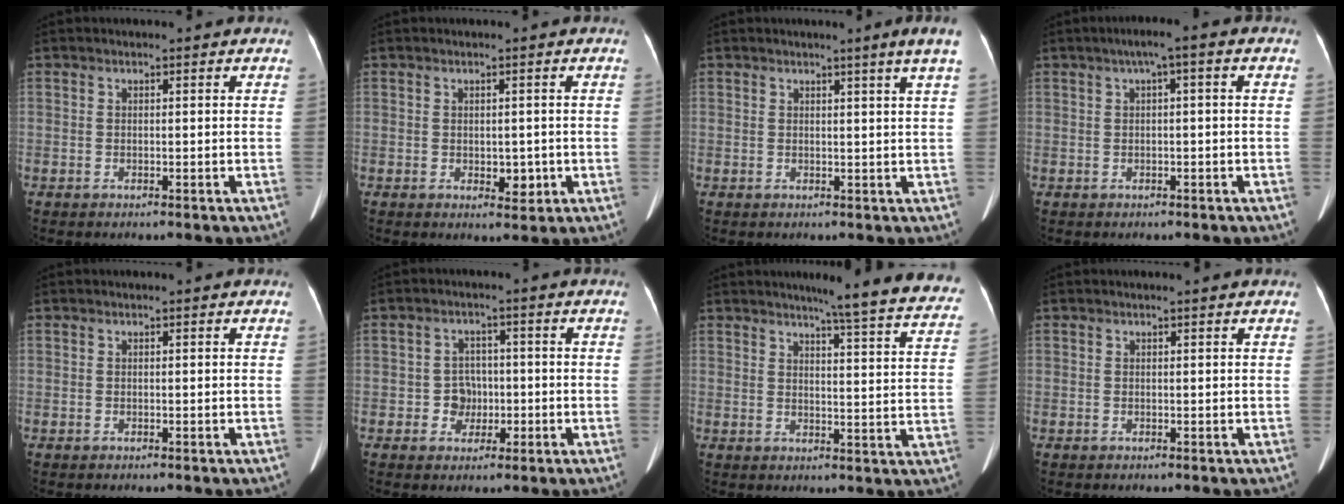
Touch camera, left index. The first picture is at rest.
{"total": 2.3, "force": [-0.1, 1.6, 1.6], "torque": [-0.023, -0.003, 0.007]}
{"total": 3.5, "force": [2.4, -1.0, 2.3], "torque": [-0.032, -0.012, 0.027]}
{"total": 3.1, "force": [0.9, 0.2, 3.0], "torque": [-0.047, 0.020, 0.013]}
{"total": 0.0}
{"total": 3.6, "force": [-0.7, 3.3, 1.1], "torque": [-0.016, 0.010, -0.007]}
{"total": 17.8, "force": [16.2, 0.0, 7.5], "torque": [-0.088, -0.072, 0.173]}
{"total": 0.7, "force": [0.7, 0.0, 0.1], "torque": [-0.009, 0.008, 0.010]}